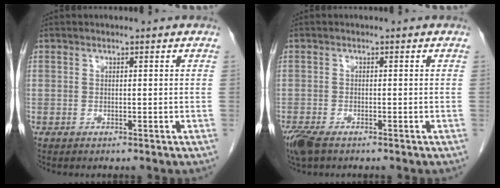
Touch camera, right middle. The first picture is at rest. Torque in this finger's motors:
{"motor_torque": [0.55, -0.42, 0.21, 0.08]}